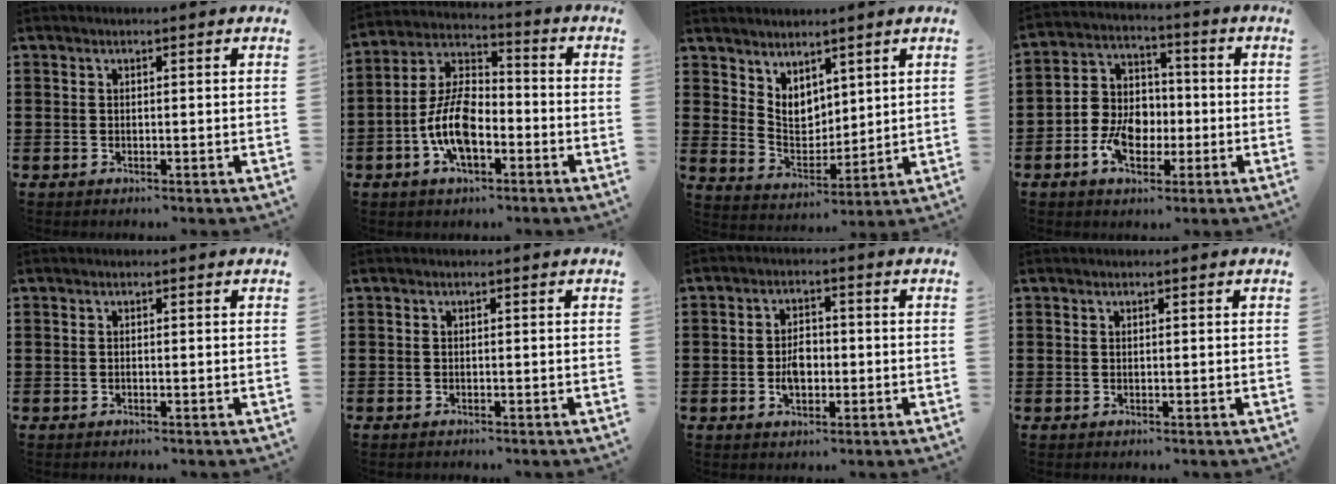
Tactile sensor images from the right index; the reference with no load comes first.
{"total": 9.9, "force": [-3.5, 5.1, 7.7], "torque": [-0.184, 0.001, -0.071]}
{"total": 5.0, "force": [3.6, 3.2, 1.5], "torque": [-0.047, -0.009, 0.069]}
{"total": 7.7, "force": [-2.4, 6.0, 4.2], "torque": [-0.090, 0.015, -0.047]}
{"total": 0.0}
{"total": 0.5, "force": [-0.5, 0.1, 0.0], "torque": [-0.001, 0.000, -0.011]}
{"total": 4.0, "force": [-0.7, 2.6, 2.9], "torque": [-0.048, 0.003, -0.014]}
{"total": 0.0}